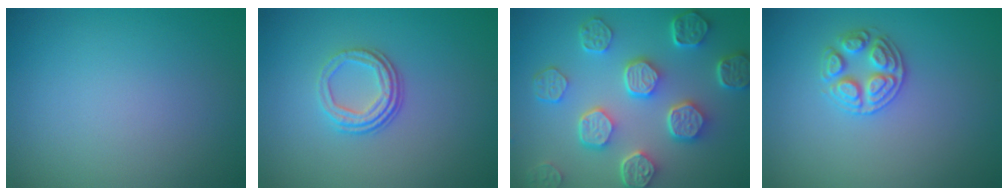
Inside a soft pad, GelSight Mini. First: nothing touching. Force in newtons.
{"total": 3.1, "press": 2.3, "slide": 2.1}
{"total": 7.5, "press": 5.8, "slide": 4.8}
{"total": 2.6, "press": 2.6, "slide": 0.5}